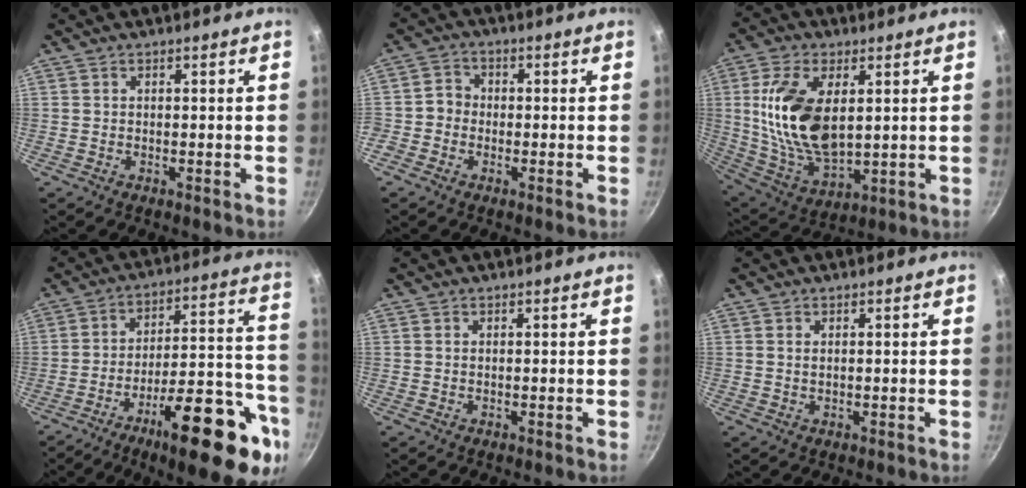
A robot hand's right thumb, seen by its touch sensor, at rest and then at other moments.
{"total": 3.4, "force": [-1.1, 3.1, 0.9], "torque": [0.007, 0.012, -0.031]}
{"total": 17.5, "force": [3.2, 9.5, 14.3], "torque": [-0.267, -0.020, 0.073]}
{"total": 24.7, "force": [-12.6, 8.1, 19.7], "torque": [-0.224, 0.067, -0.186]}
{"total": 0.0}
{"total": 0.9, "force": [0.3, 0.5, 0.7], "torque": [-0.012, 0.001, 0.006]}